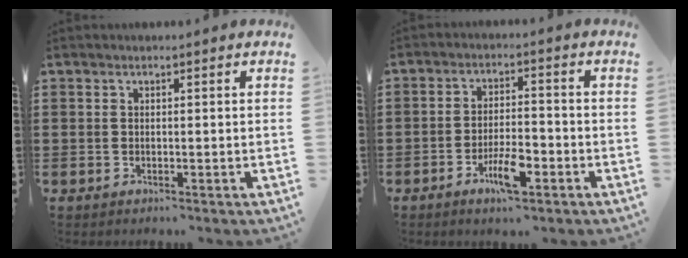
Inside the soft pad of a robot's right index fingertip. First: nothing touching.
{"total": 6.2, "force": [-3.2, 1.9, 5.0], "torque": [-0.100, 0.000, -0.059]}